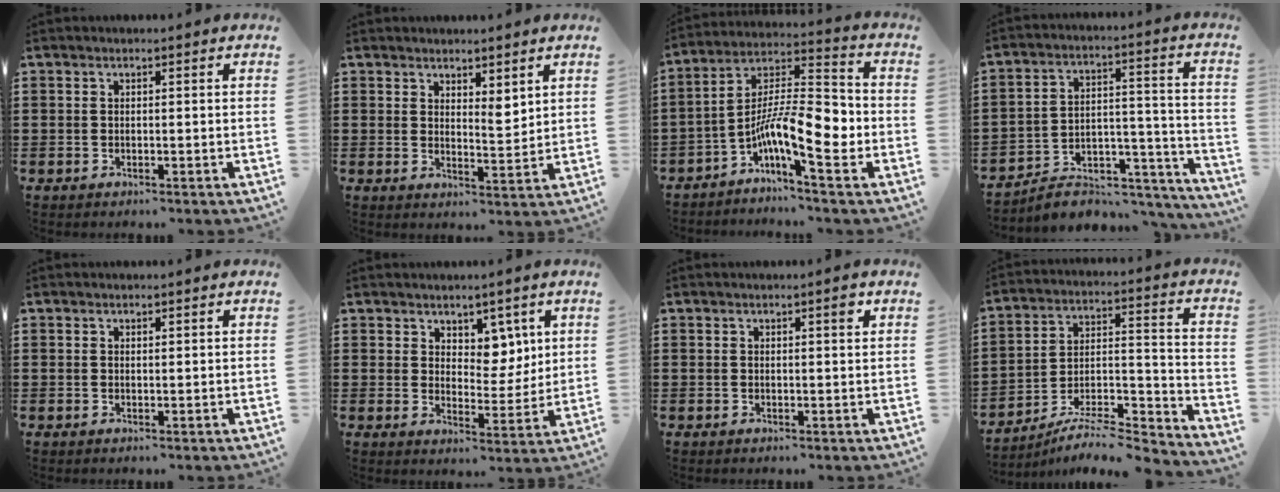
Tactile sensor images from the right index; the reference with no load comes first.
{"total": 3.3, "force": [2.9, 1.2, 1.1], "torque": [-0.012, -0.009, 0.050]}
{"total": 11.4, "force": [-4.4, 2.9, 10.1], "torque": [-0.205, -0.008, -0.084]}
{"total": 6.5, "force": [-5.8, 2.2, 2.1], "torque": [-0.029, 0.013, -0.105]}
{"total": 0.6, "force": [0.4, 0.3, 0.2], "torque": [-0.005, 0.001, 0.008]}
{"total": 5.6, "force": [3.8, 3.8, 1.4], "torque": [-0.033, -0.006, 0.066]}
{"total": 1.6, "force": [0.9, 0.2, 1.3], "torque": [-0.018, 0.001, 0.013]}
{"total": 6.9, "force": [-6.1, 1.5, 3.0], "torque": [-0.040, 0.007, -0.117]}